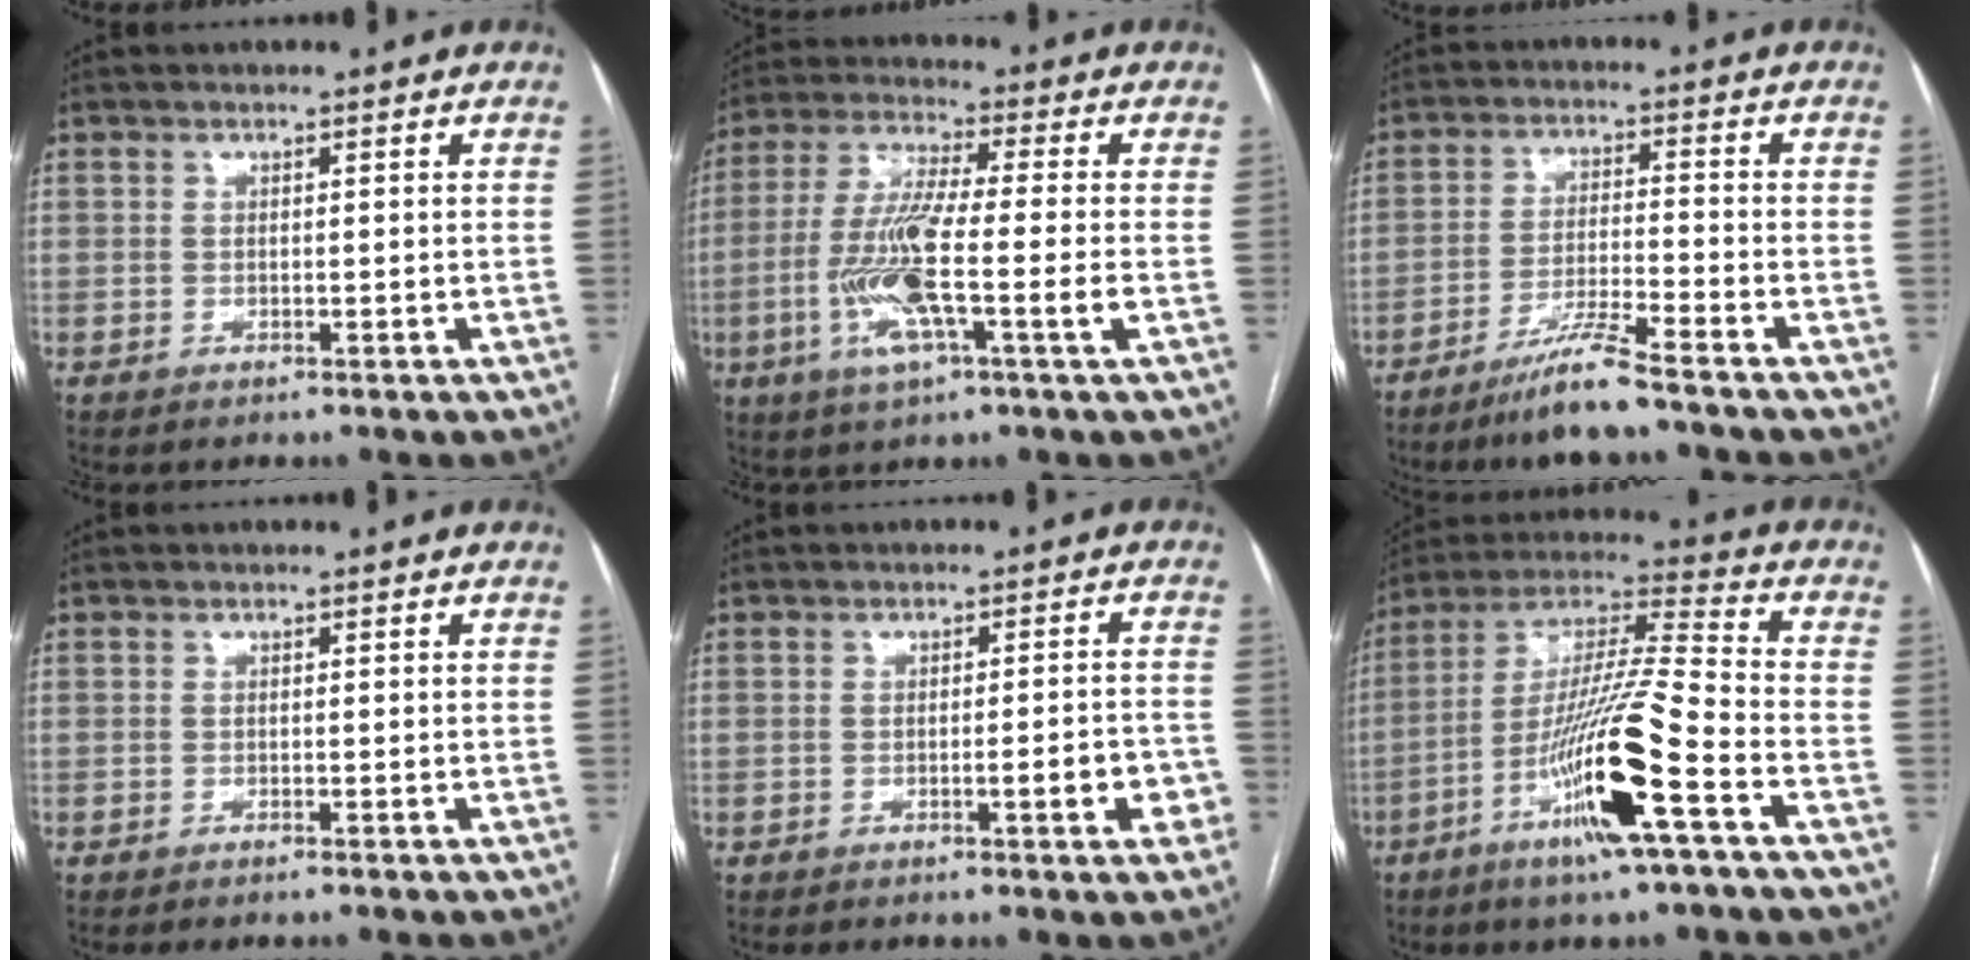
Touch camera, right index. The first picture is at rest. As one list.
[{"total": 12.8, "force": [-3.1, 0.5, 12.5], "torque": [-0.256, -0.007, -0.063]}, {"total": 7.1, "force": [-5.7, -0.6, 4.2], "torque": [-0.079, -0.024, -0.109]}, {"total": 0.6, "force": [-0.4, -0.1, 0.3], "torque": [-0.007, 0.000, -0.008]}, {"total": 4.6, "force": [-1.9, 0.7, 4.2], "torque": [-0.052, 0.006, -0.023]}, {"total": 17.4, "force": [-7.2, -0.1, 15.8], "torque": [-0.310, -0.013, -0.132]}]